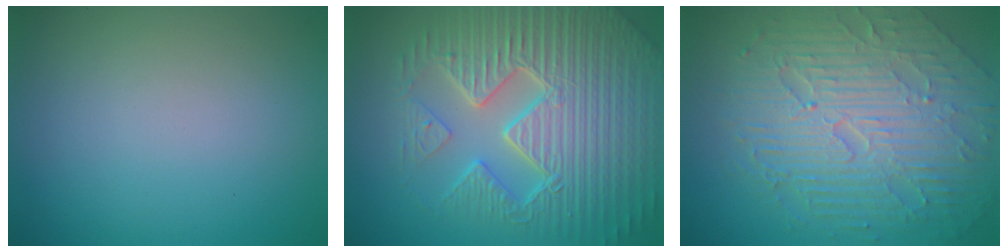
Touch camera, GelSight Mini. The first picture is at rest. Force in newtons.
{"total": 9.5, "press": 6.8, "slide": 6.7}
{"total": 9.5, "press": 6.3, "slide": 7.1}